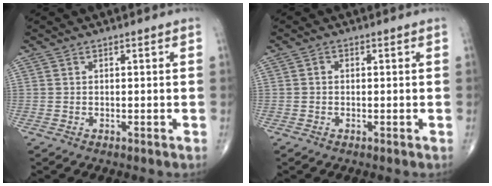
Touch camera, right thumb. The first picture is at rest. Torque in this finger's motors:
{"motor_torque": [-0.57, 0.29, -0.01, 0.07, 0.02]}